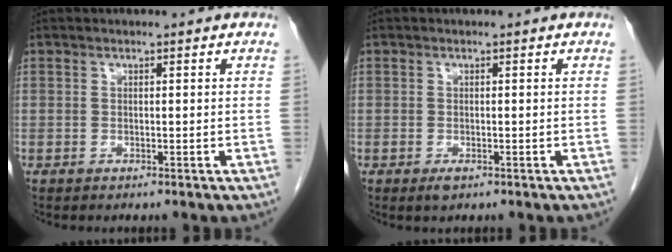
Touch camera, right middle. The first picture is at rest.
{"total": 1.1, "force": [-0.6, 0.5, 0.8], "torque": [-0.013, -0.001, -0.004]}